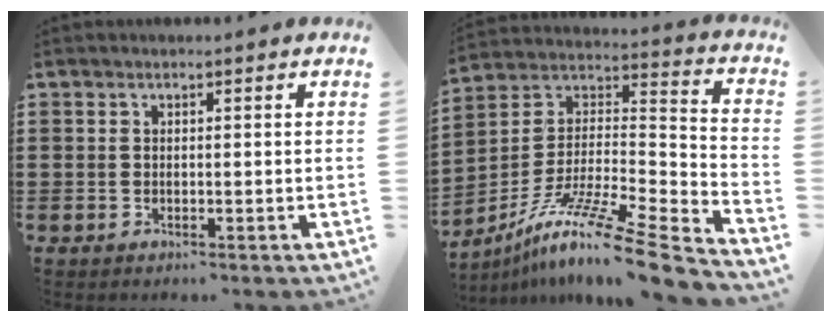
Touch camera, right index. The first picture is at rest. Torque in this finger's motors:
{"motor_torque": [1.25, 0.88, 0.55, 0.21]}